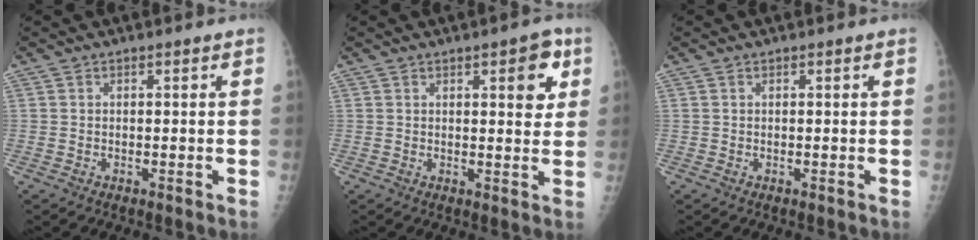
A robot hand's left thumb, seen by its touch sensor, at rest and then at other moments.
{"total": 5.7, "force": [2.6, 2.1, 4.6], "torque": [-0.033, -0.006, 0.027]}
{"total": 0.0}